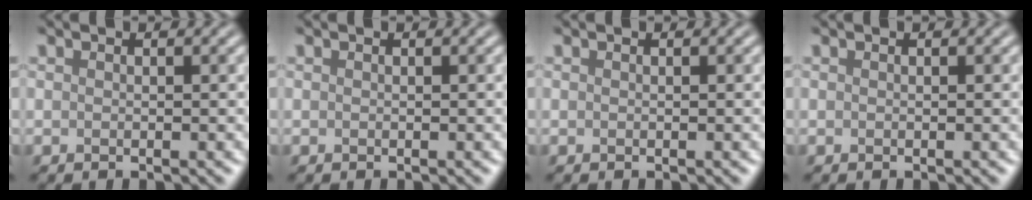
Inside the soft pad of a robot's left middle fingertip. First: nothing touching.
{"total": 0.0}
{"total": 0.0}
{"total": 0.0}